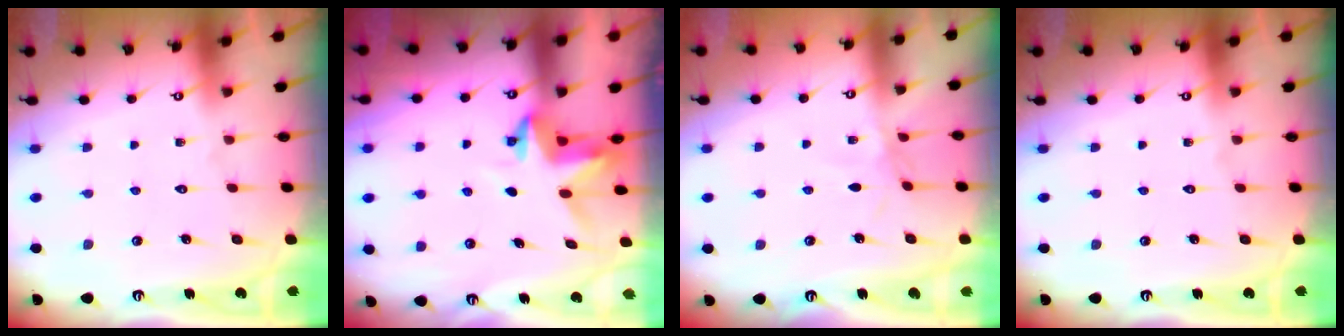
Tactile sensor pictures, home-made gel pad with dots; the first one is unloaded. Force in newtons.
{"total": 3.9, "press": 3.9, "slide": 0.3}
{"total": 2.0, "press": 2.0, "slide": 0.3}
{"total": 0.0}